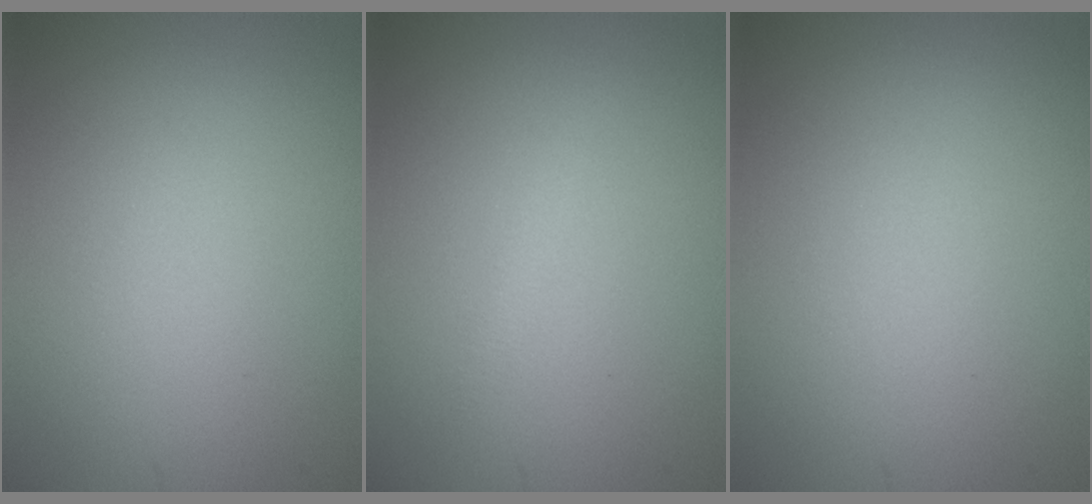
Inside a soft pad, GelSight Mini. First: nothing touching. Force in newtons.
{"total": 0.8, "press": 0.8, "slide": 0.0}
{"total": 0.0}